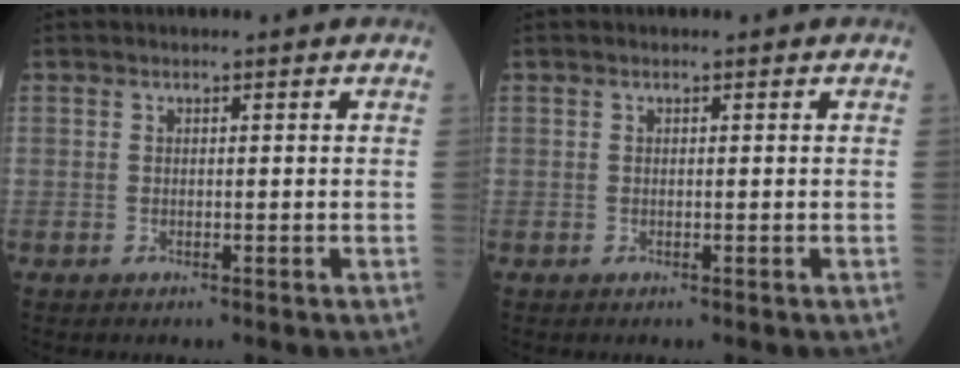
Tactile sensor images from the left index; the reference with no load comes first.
{"total": 0.0}